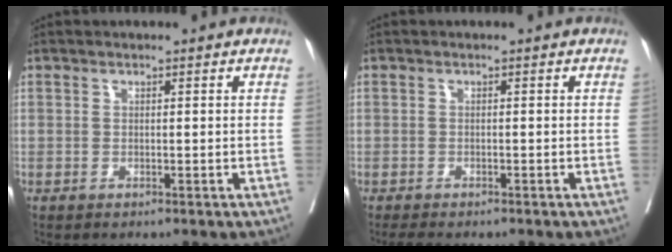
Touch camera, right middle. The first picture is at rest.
{"total": 2.9, "force": [-2.5, 0.9, 1.2], "torque": [-0.021, -0.009, -0.034]}